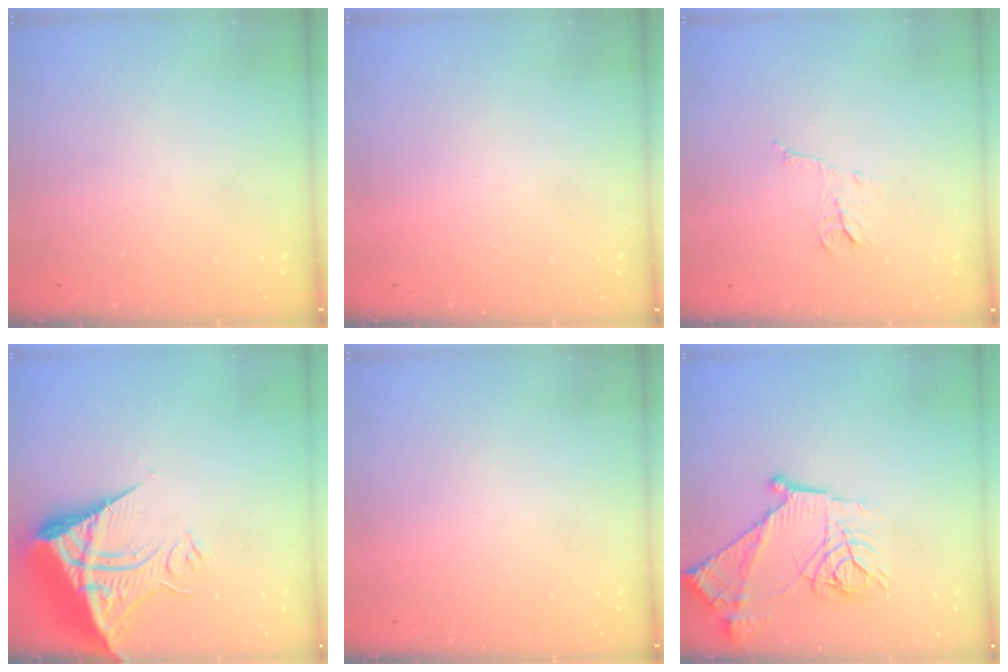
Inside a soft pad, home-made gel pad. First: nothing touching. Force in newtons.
{"total": 1.7, "press": 1.7, "slide": 0.1}
{"total": 6.0, "press": 6.0, "slide": 0.5}
{"total": 13.2, "press": 13.1, "slide": 1.2}
{"total": 1.5, "press": 1.5, "slide": 0.1}
{"total": 16.5, "press": 16.5, "slide": 1.3}